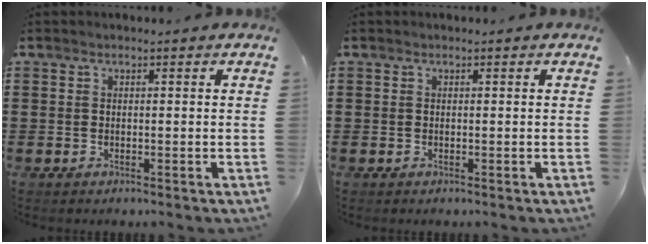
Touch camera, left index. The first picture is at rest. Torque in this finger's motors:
{"motor_torque": [-0.01, 0.01, 0.00, 0.00]}